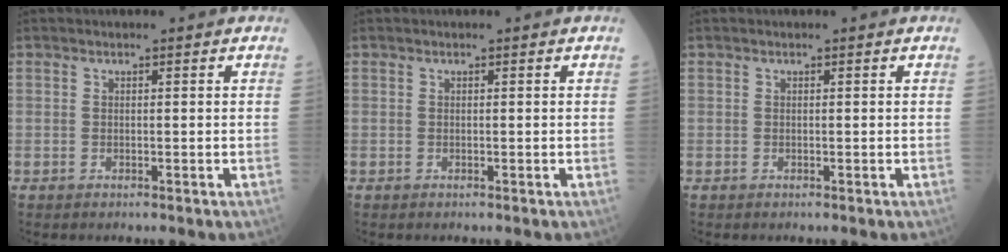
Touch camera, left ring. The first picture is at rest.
{"total": 0.0}
{"total": 0.0}